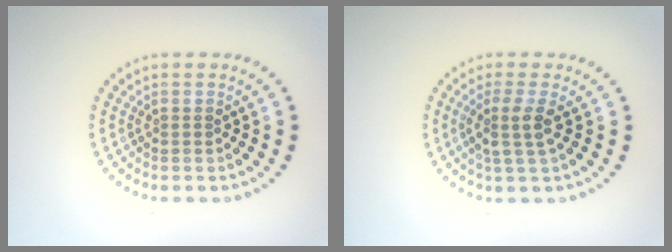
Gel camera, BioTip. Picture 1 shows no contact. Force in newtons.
{"total": 2.3, "press": 1.9, "slide": 1.3}